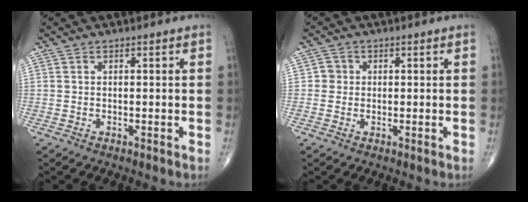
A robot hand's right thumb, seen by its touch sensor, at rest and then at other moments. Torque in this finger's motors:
{"motor_torque": [-0.21, -0.01, -0.06, -0.21, 0.00]}